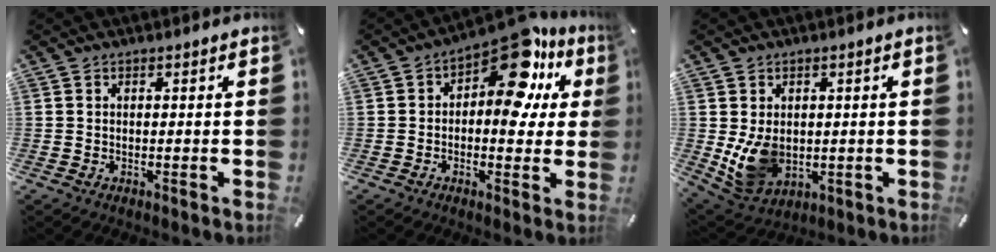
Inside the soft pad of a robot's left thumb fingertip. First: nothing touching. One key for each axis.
{"total": 16.0, "fx": 7.5, "fy": 7.5, "fz": 11.9, "tx": -0.160, "ty": -0.053, "tz": 0.125}
{"total": 9.3, "fx": 0.0, "fy": 7.4, "fz": 5.6, "tx": -0.114, "ty": -0.004, "tz": 0.003}